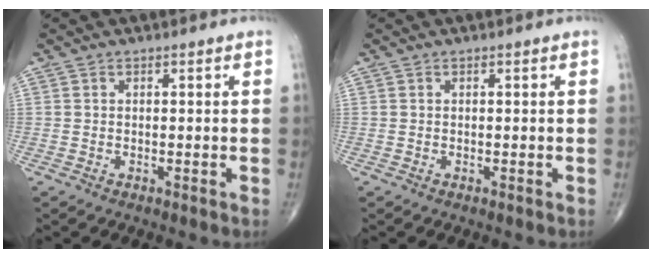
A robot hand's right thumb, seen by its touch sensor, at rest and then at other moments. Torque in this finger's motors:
{"motor_torque": [0.00, 0.00, 0.01, 0.02, 0.00]}